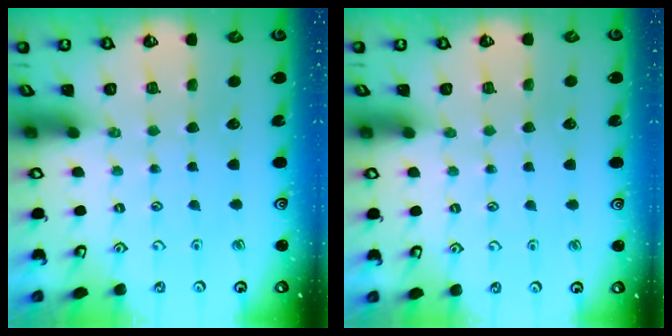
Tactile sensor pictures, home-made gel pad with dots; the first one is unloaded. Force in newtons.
{"total": 0.8, "press": 0.8, "slide": 0.1}